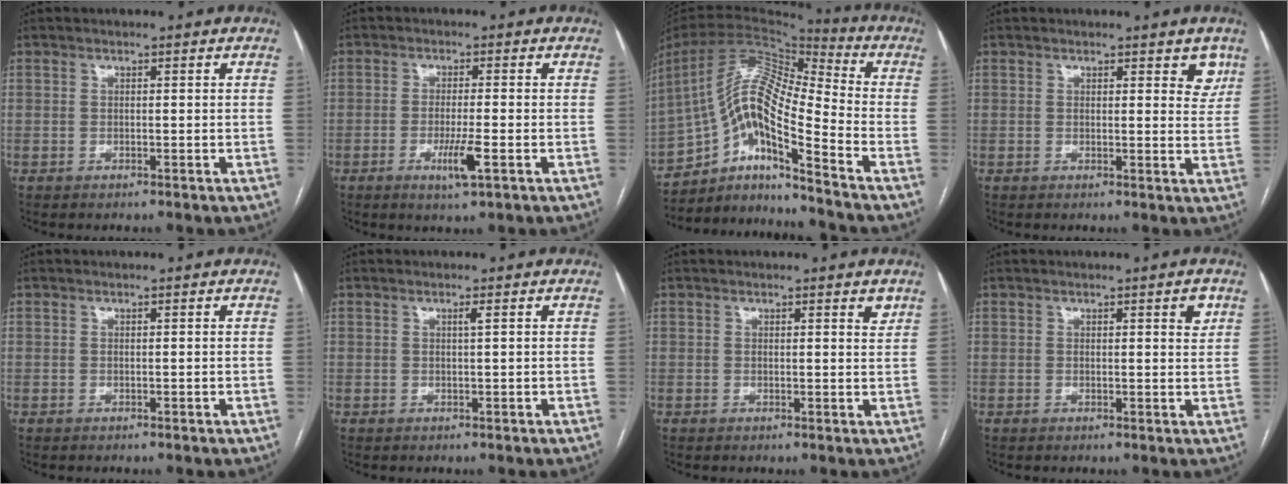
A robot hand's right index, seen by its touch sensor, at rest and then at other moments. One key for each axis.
{"total": 4.6, "fx": -1.8, "fy": 0.0, "fz": 4.3, "tx": -0.079, "ty": -0.010, "tz": -0.032}
{"total": 14.9, "fx": -9.1, "fy": 2.1, "fz": 11.6, "tx": -0.222, "ty": 0.020, "tz": -0.163}
{"total": 3.5, "fx": 2.1, "fy": 1.6, "fz": 2.3, "tx": -0.010, "ty": -0.007, "tz": 0.018}
{"total": 0.0}
{"total": 0.7, "fx": 0.3, "fy": -0.2, "fz": 0.7, "tx": -0.015, "ty": 0.000, "tz": 0.008}
{"total": 1.6, "fx": 1.2, "fy": 0.4, "fz": 1.0, "tx": -0.012, "ty": -0.006, "tz": 0.012}
{"total": 2.0, "fx": 1.1, "fy": 0.4, "fz": 1.7, "tx": -0.019, "ty": -0.003, "tz": 0.011}